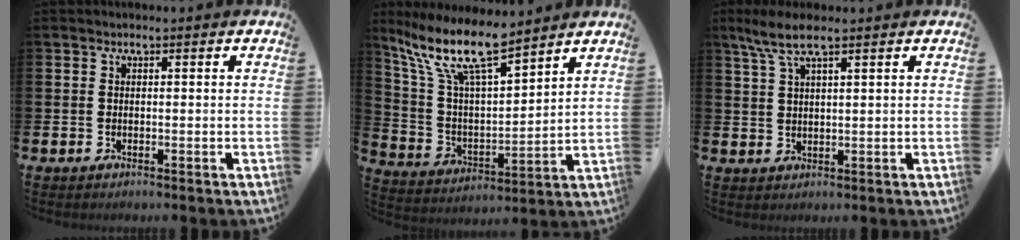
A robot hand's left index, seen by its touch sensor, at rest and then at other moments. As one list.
[{"total": 12.0, "force": [9.6, 2.5, 6.7], "torque": [-0.168, -0.046, 0.168]}, {"total": 5.2, "force": [3.8, 1.1, 3.4], "torque": [-0.079, -0.002, 0.068]}]